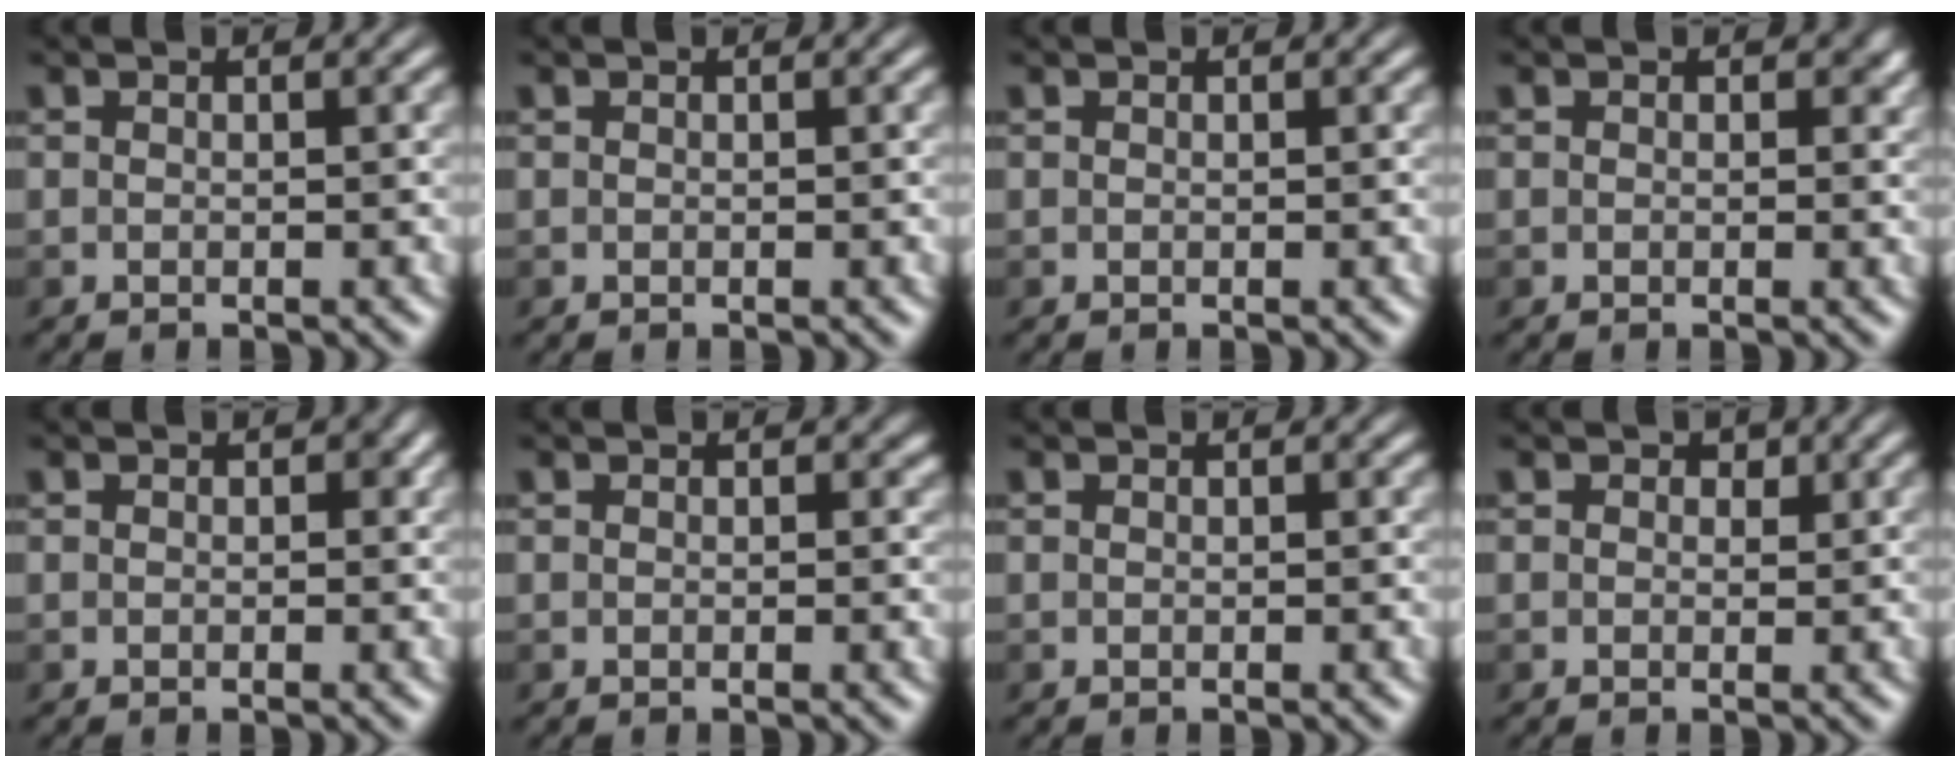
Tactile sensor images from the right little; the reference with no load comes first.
{"total": 0.0}
{"total": 0.0}
{"total": 2.0, "force": [0.8, 1.4, 1.1], "torque": [-0.014, -0.008, 0.002]}
{"total": 0.9, "force": [0.2, 0.7, 0.5], "torque": [-0.004, -0.003, -0.002]}
{"total": 1.3, "force": [0.6, 0.9, 0.6], "torque": [-0.010, -0.005, 0.002]}
{"total": 0.0}
{"total": 1.1, "force": [0.5, 0.8, 0.5], "torque": [-0.009, -0.001, -0.001]}